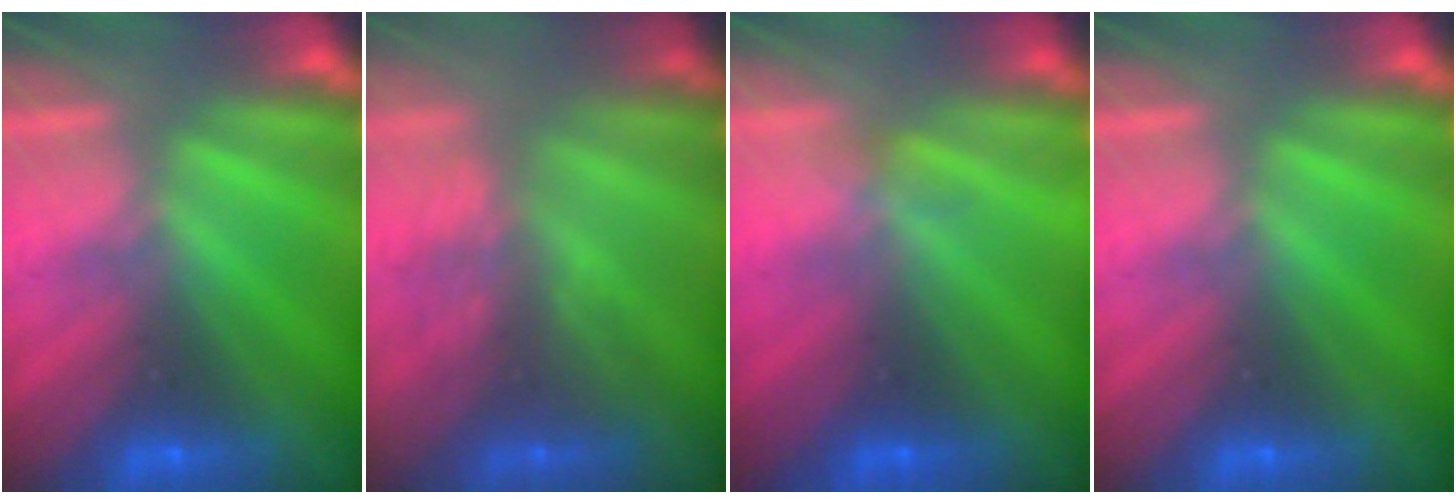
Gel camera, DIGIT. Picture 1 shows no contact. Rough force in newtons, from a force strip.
{"total": 3.2}
{"total": 3.6}
{"total": 0.0}